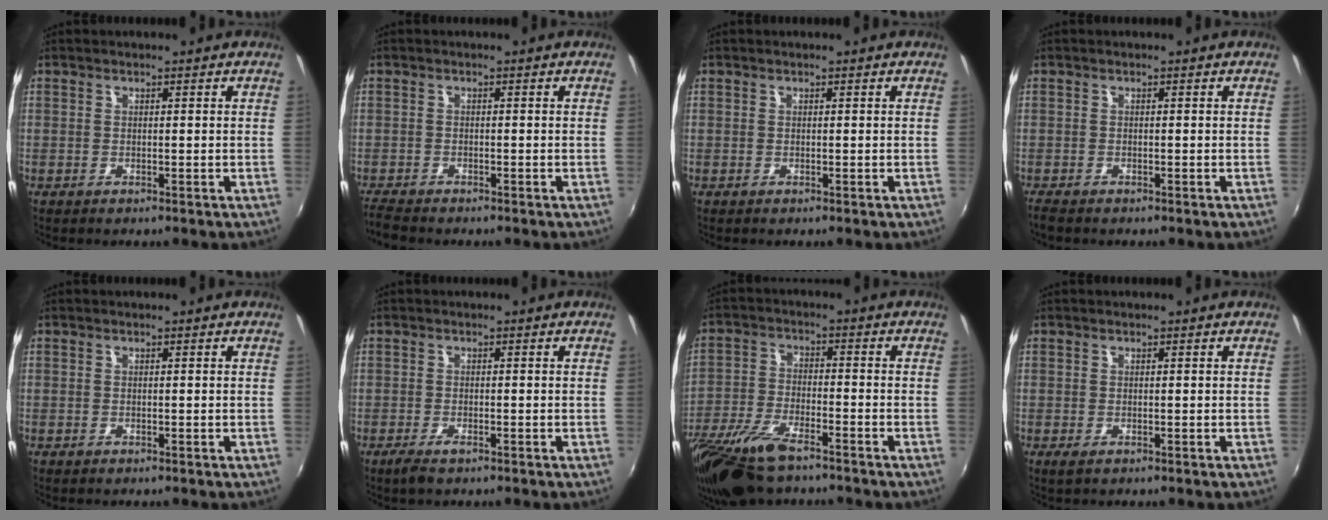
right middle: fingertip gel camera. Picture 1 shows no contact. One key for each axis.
{"total": 3.3, "fx": -3.1, "fy": 0.4, "fz": 1.0, "tx": -0.031, "ty": -0.018, "tz": -0.063}
{"total": 0.0}
{"total": 2.2, "fx": -1.9, "fy": 0.7, "fz": 0.9, "tx": -0.020, "ty": -0.013, "tz": -0.036}
{"total": 0.0}
{"total": 2.8, "fx": -1.9, "fy": 0.9, "fz": 1.9, "tx": -0.044, "ty": -0.008, "tz": -0.037}
{"total": 16.1, "fx": -12.1, "fy": 4.8, "fz": 9.5, "tx": -0.211, "ty": -0.041, "tz": -0.229}
{"total": 0.7, "fx": -0.1, "fy": 0.3, "fz": 0.7, "tx": -0.015, "ty": -0.002, "tz": -0.003}